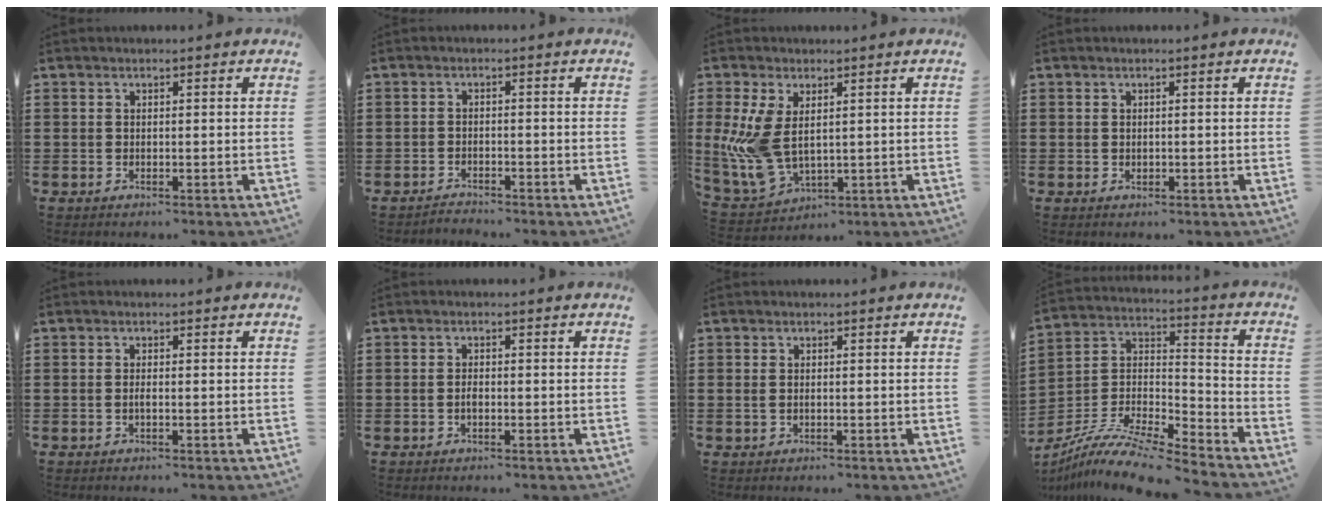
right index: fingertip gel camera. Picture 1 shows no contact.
{"total": 1.6, "force": [-1.5, 0.1, -0.2], "torque": [-0.002, 0.005, -0.035]}
{"total": 8.0, "force": [1.2, 4.4, 6.6], "torque": [-0.171, -0.015, 0.021]}
{"total": 0.6, "force": [0.3, 0.5, 0.2], "torque": [-0.004, 0.005, 0.006]}
{"total": 0.8, "force": [-0.3, 0.1, 0.7], "torque": [-0.012, -0.001, -0.006]}
{"total": 1.3, "force": [-0.2, 0.6, 1.2], "torque": [-0.022, 0.002, -0.005]}
{"total": 0.9, "force": [0.1, 0.5, 0.7], "torque": [-0.015, 0.005, 0.000]}
{"total": 10.8, "force": [-9.3, 1.4, 5.2], "torque": [-0.106, 0.011, -0.189]}